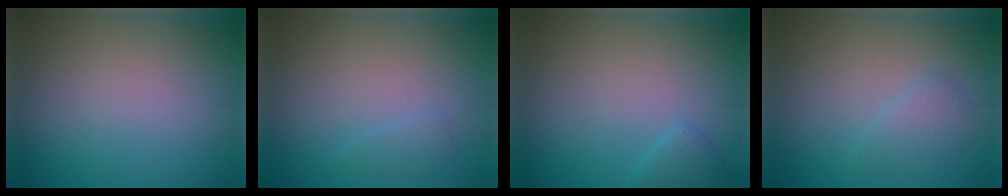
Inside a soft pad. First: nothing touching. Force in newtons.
{"total": 1.0, "press": 1.0, "slide": 0.1}
{"total": 1.4, "press": 1.4, "slide": 0.1}
{"total": 1.8, "press": 1.8, "slide": 0.1}